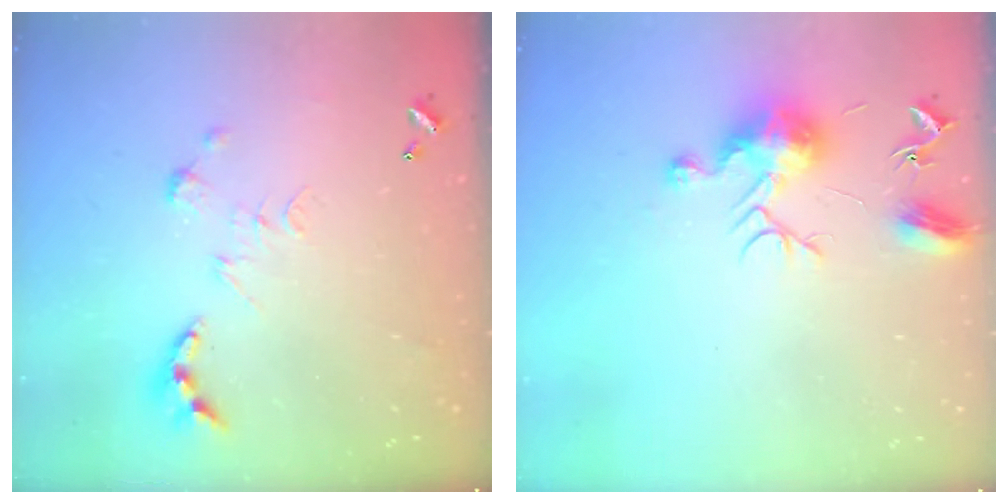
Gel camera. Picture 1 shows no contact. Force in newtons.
{"total": 12.0, "press": 12.0, "slide": 0.5}